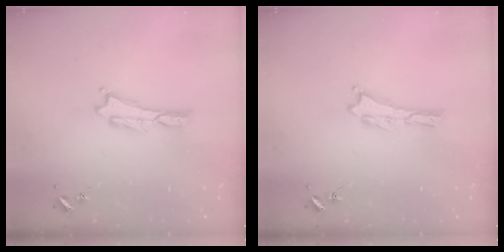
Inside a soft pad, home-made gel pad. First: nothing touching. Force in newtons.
{"total": 0.0}